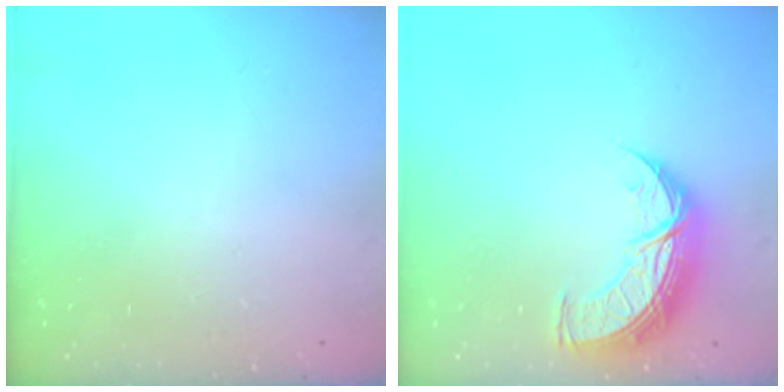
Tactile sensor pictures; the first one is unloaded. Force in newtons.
{"total": 10.7, "press": 10.6, "slide": 0.8}